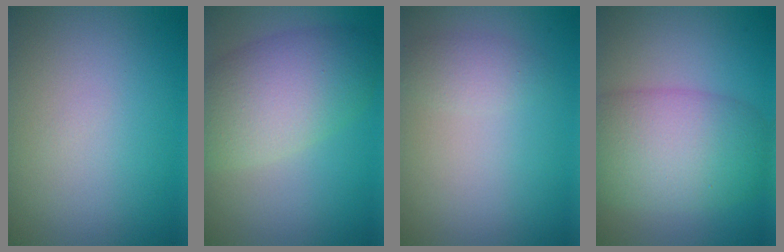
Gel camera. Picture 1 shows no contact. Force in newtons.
{"total": 7.0, "press": 7.0, "slide": 0.3}
{"total": 1.6, "press": 1.6, "slide": 0.1}
{"total": 8.7, "press": 8.6, "slide": 0.2}